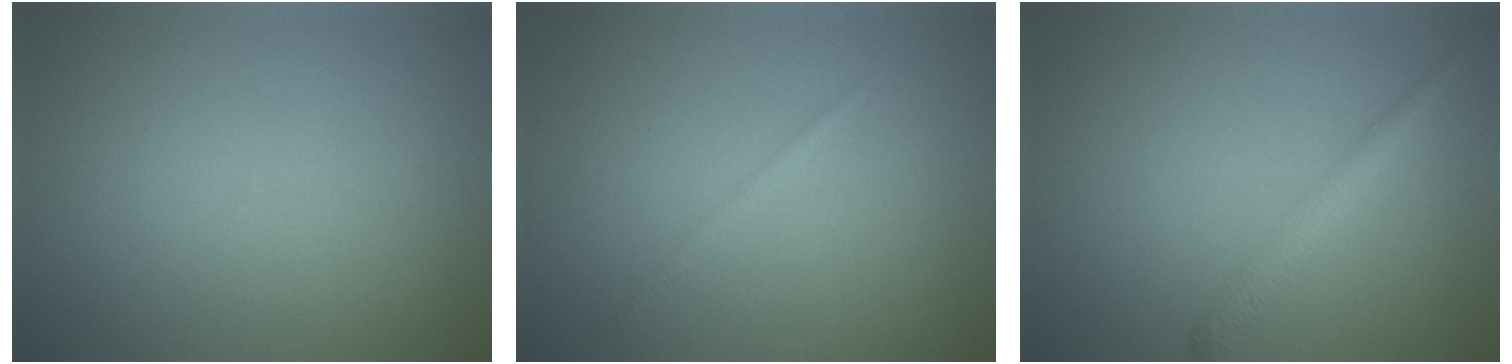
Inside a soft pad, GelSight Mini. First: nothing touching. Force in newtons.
{"total": 0.6, "press": 0.6, "slide": 0.1}
{"total": 2.0, "press": 2.0, "slide": 0.1}